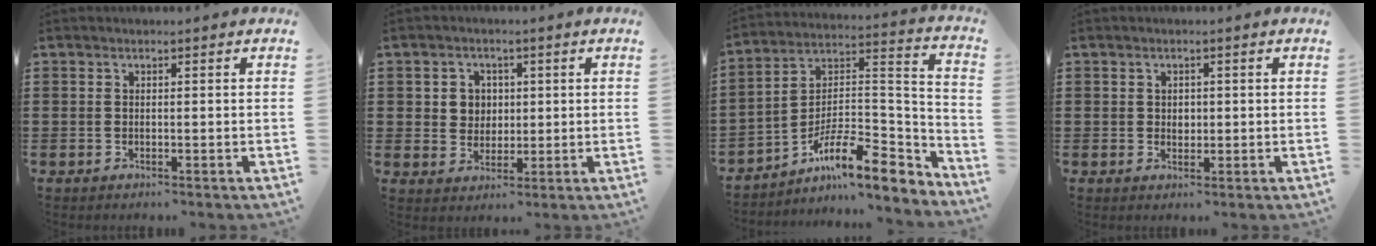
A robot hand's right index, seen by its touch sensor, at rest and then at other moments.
{"total": 3.8, "force": [0.7, 3.6, 1.0], "torque": [-0.036, 0.012, 0.011]}
{"total": 11.6, "force": [-7.7, 3.6, 7.8], "torque": [-0.141, 0.009, -0.149]}
{"total": 1.3, "force": [0.3, 1.0, 0.7], "torque": [-0.015, 0.005, 0.006]}